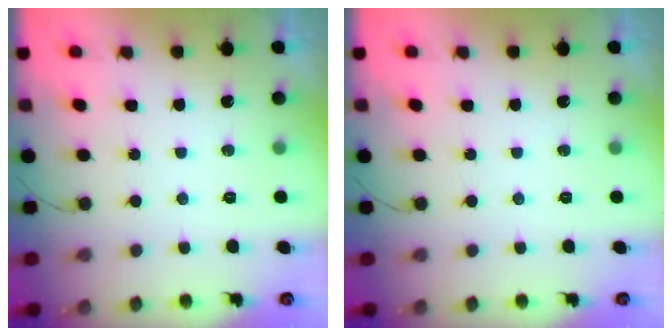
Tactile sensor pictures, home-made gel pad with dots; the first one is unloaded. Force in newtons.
{"total": 0.0}